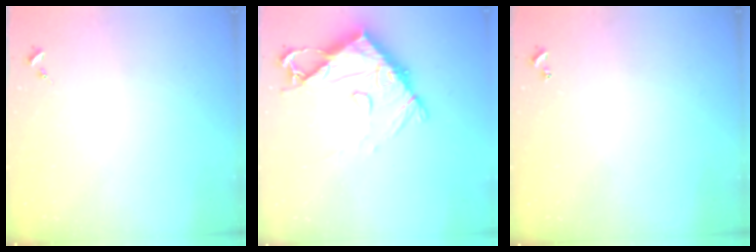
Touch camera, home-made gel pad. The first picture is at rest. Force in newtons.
{"total": 14.6, "press": 14.6, "slide": 1.5}
{"total": 0.9, "press": 0.9, "slide": 0.2}